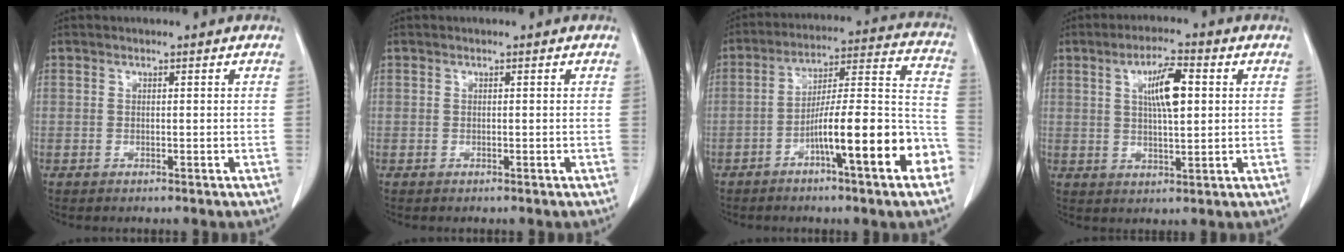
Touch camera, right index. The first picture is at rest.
{"total": 0.0}
{"total": 17.3, "force": [-7.3, 1.3, 15.7], "torque": [-0.214, 0.018, -0.111]}
{"total": 7.3, "force": [1.9, 1.6, 6.8], "torque": [-0.119, 0.007, 0.035]}